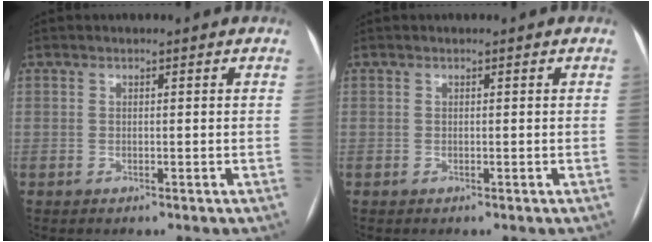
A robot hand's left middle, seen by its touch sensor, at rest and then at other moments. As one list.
[{"total": 0.0}]